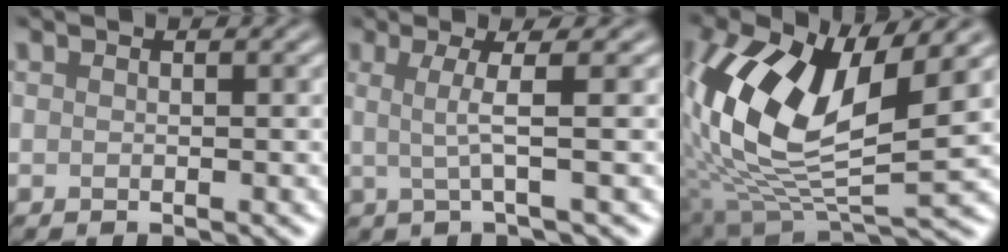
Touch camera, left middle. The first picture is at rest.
{"total": 2.2, "force": [-0.8, -1.4, 1.5], "torque": [-0.057, -0.019, 0.028]}
{"total": 11.3, "force": [1.2, 4.5, 10.3], "torque": [-0.258, -0.029, 0.062]}